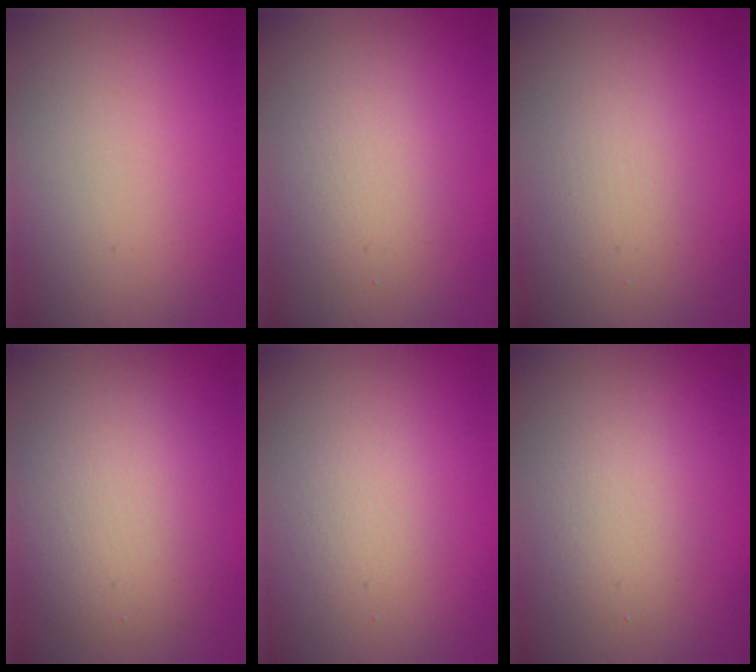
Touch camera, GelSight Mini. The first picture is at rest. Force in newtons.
{"total": 2.4, "press": 2.4, "slide": 0.2}
{"total": 1.7, "press": 1.6, "slide": 0.1}
{"total": 4.9, "press": 4.9, "slide": 0.5}
{"total": 1.7, "press": 1.7, "slide": 0.1}
{"total": 2.4, "press": 2.4, "slide": 0.1}